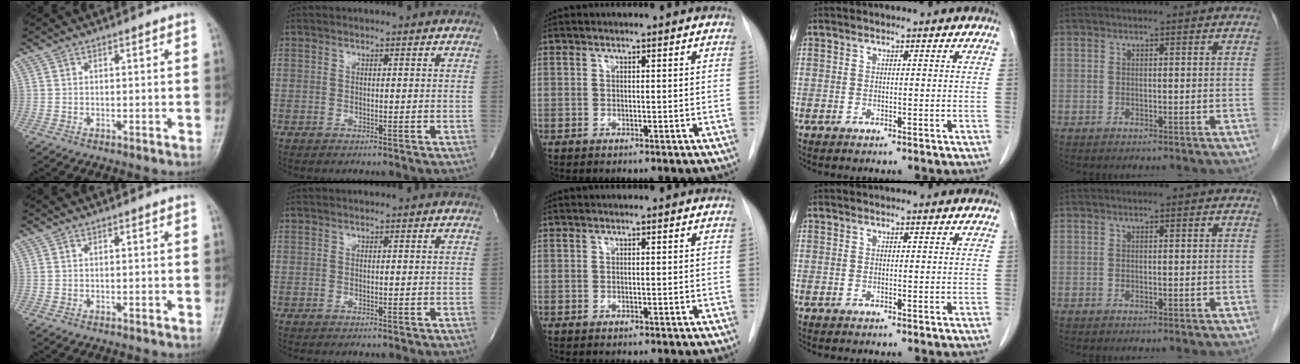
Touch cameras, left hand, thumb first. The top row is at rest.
{}